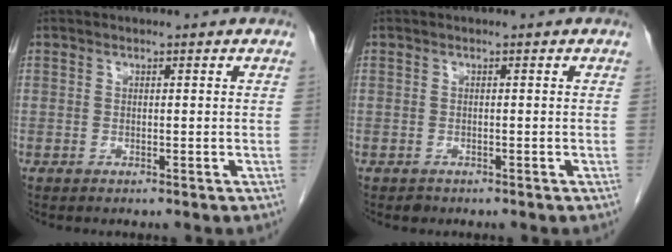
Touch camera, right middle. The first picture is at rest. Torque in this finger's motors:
{"motor_torque": [-0.04, 0.06, 0.00, 0.00]}